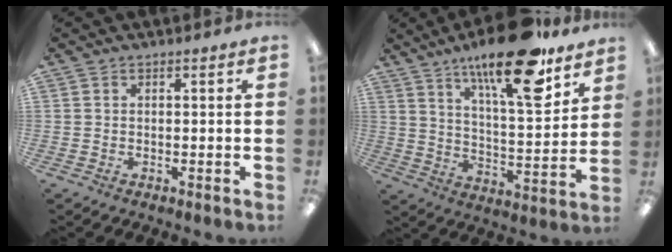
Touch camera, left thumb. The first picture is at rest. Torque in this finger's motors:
{"motor_torque": [0.88, 0.30, 1.60, -1.18, 0.33]}